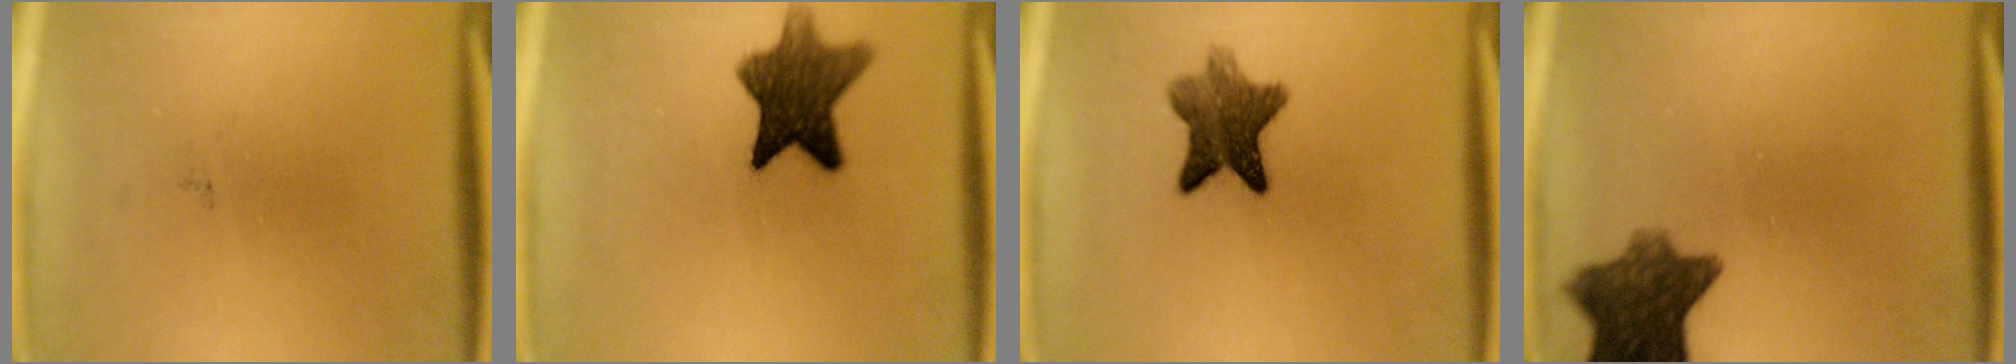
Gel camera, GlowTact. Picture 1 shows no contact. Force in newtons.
{"total": 10.3}
{"total": 8.1}
{"total": 9.4}